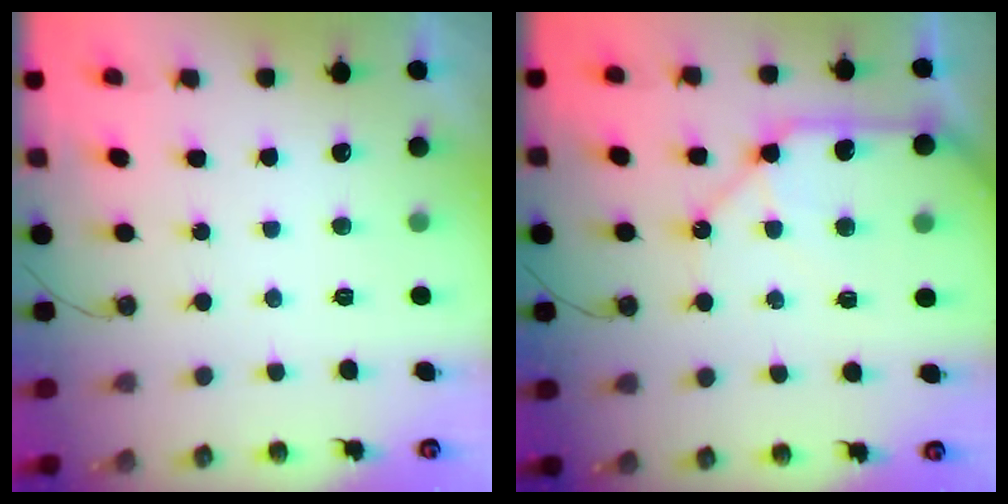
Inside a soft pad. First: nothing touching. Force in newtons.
{"total": 12.4, "press": 12.3, "slide": 1.6}